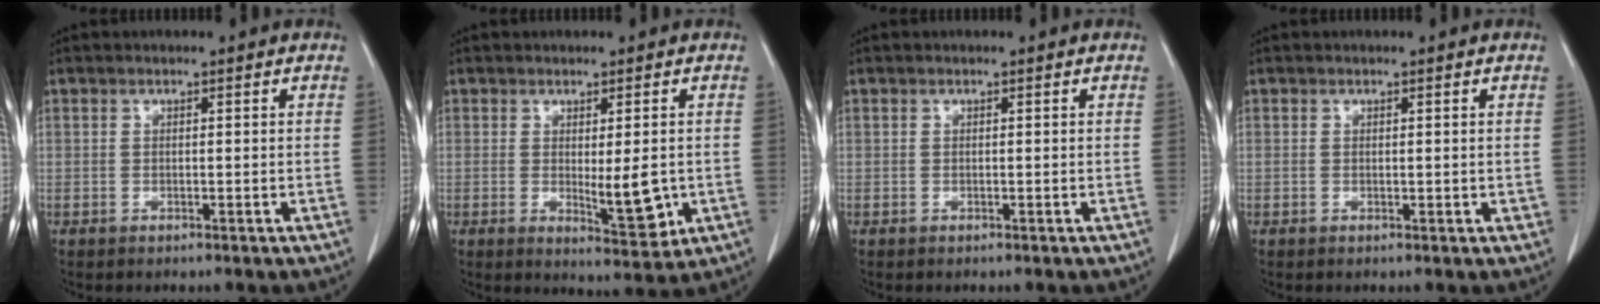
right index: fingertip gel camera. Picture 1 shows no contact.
{"total": 6.3, "force": [-0.6, 1.7, 6.0], "torque": [-0.080, -0.014, -0.002]}
{"total": 0.0}
{"total": 0.6, "force": [0.2, 0.4, 0.5], "torque": [-0.005, 0.002, 0.006]}